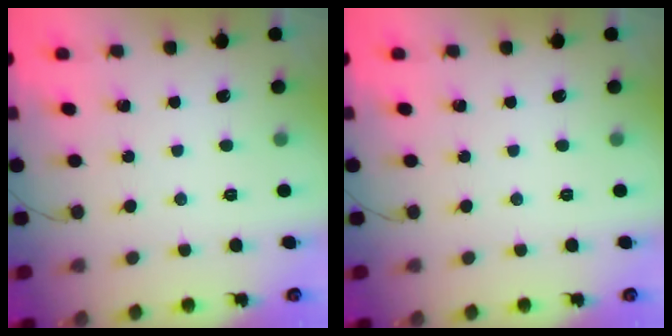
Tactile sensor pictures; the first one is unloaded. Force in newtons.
{"total": 0.0}